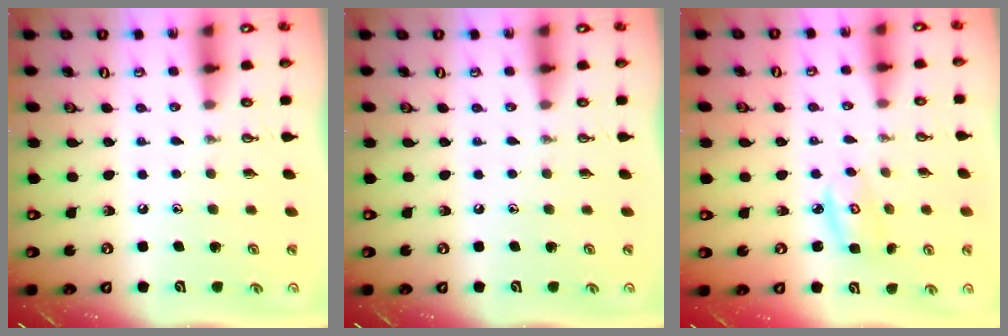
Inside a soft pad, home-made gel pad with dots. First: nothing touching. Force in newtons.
{"total": 0.0}
{"total": 3.8, "press": 3.8, "slide": 0.2}